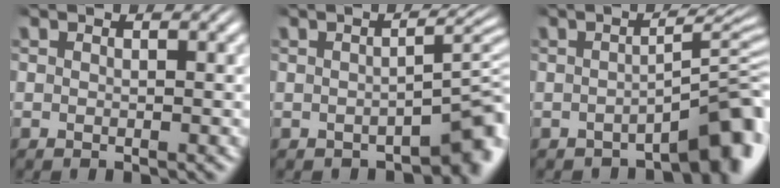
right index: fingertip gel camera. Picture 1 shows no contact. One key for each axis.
{"total": 4.2, "fx": -1.8, "fy": 1.5, "fz": 3.5, "tx": -0.037, "ty": -0.004, "tz": -0.022}
{"total": 6.1, "fx": -2.4, "fy": 1.8, "fz": 5.3, "tx": -0.058, "ty": 0.002, "tz": -0.034}